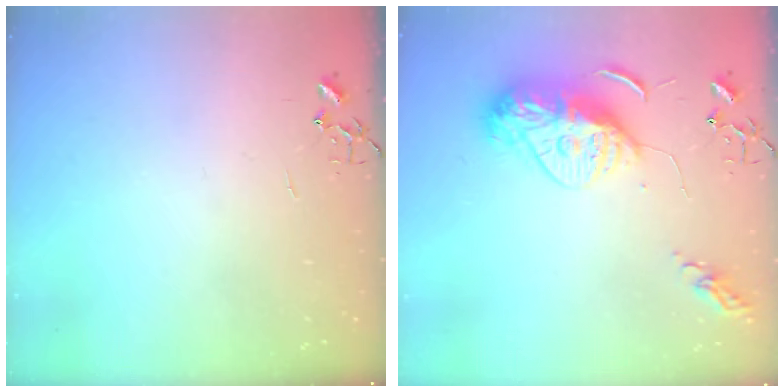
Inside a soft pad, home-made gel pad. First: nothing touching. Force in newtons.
{"total": 12.9, "press": 12.8, "slide": 1.3}